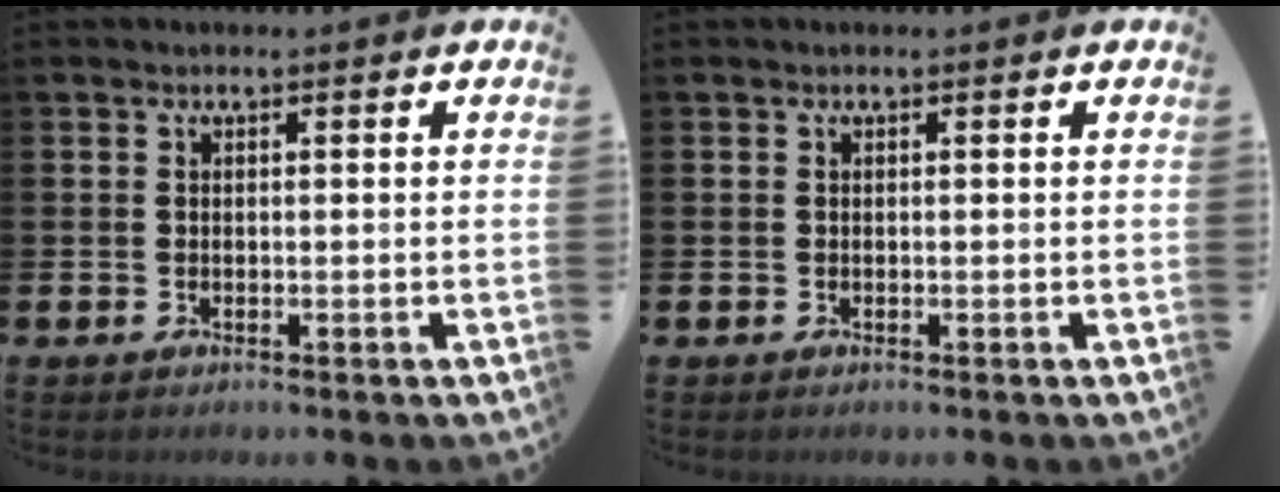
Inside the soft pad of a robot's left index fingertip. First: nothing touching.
{"total": 0.0}